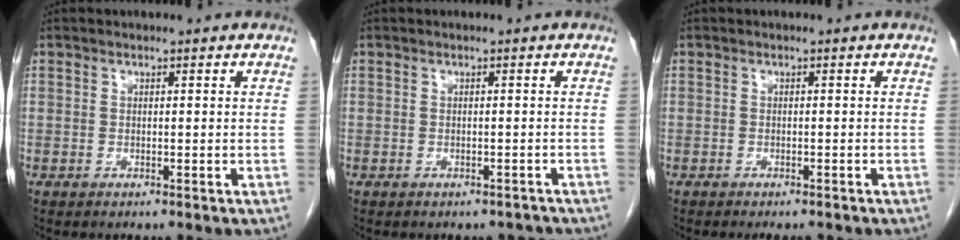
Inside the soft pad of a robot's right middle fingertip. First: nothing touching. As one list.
[{"total": 2.7, "force": [-2.4, 1.3, 0.1], "torque": [0.004, 0.006, -0.030]}, {"total": 2.7, "force": [-2.4, 0.9, 1.0], "torque": [-0.010, -0.005, -0.028]}]